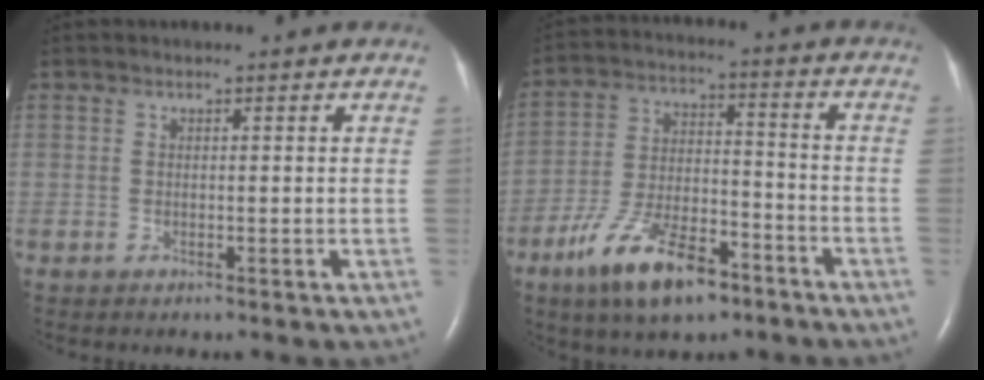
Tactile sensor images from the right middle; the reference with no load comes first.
{"total": 13.3, "force": [-8.3, 4.9, 9.2], "torque": [-0.177, -0.001, -0.146]}